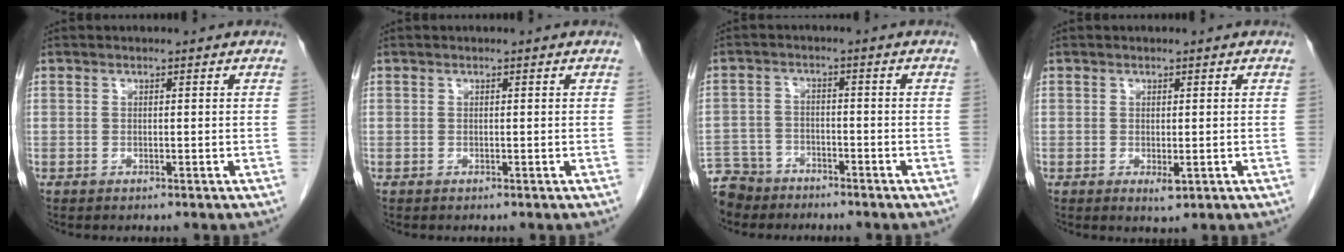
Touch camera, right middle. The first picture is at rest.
{"total": 0.0}
{"total": 8.7, "force": [-7.2, 4.8, 0.9], "torque": [-0.034, 0.000, -0.128]}
{"total": 1.5, "force": [-0.2, 0.5, 1.4], "torque": [-0.019, -0.006, 0.003]}